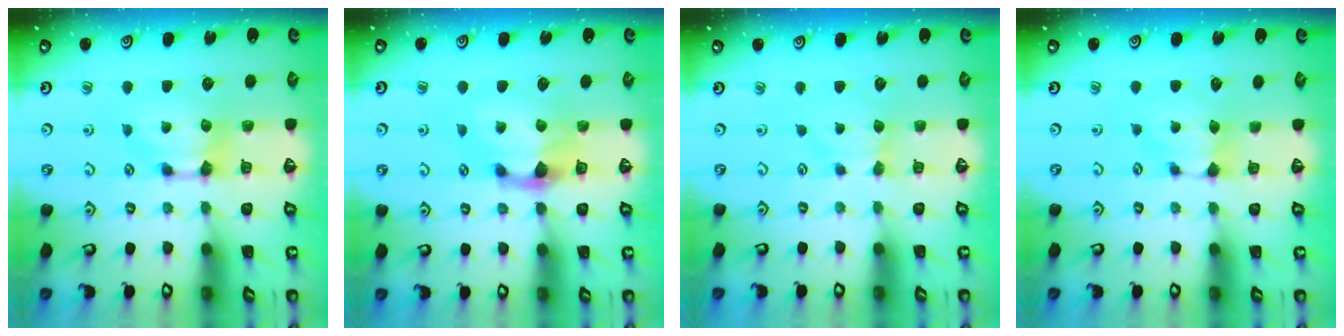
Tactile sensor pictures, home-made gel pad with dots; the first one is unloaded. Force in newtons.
{"total": 1.7, "press": 1.2, "slide": 1.3}
{"total": 1.9, "press": 1.8, "slide": 0.6}
{"total": 1.3, "press": 1.2, "slide": 0.6}